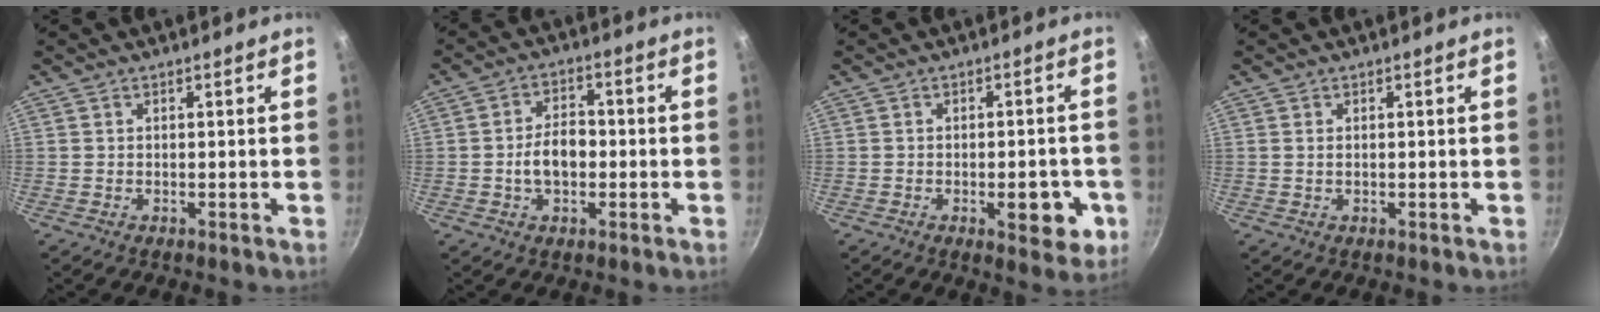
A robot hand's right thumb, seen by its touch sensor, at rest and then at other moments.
{"total": 7.2, "force": [-1.2, 4.6, 5.4], "torque": [-0.074, 0.021, -0.023]}
{"total": 8.3, "force": [-2.5, 3.8, 6.9], "torque": [-0.061, 0.009, -0.029]}
{"total": 0.7, "force": [0.1, 0.4, 0.6], "torque": [-0.012, 0.000, 0.003]}